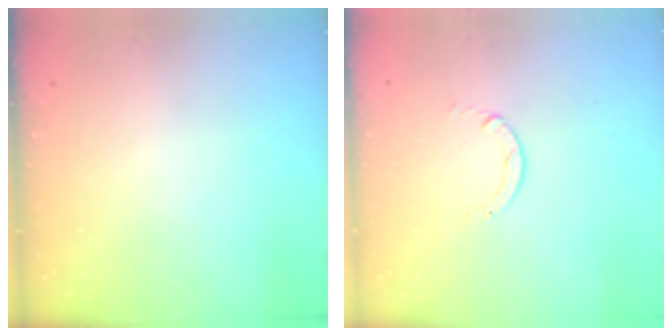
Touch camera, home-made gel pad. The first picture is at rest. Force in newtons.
{"total": 0.6, "press": 0.5, "slide": 0.1}